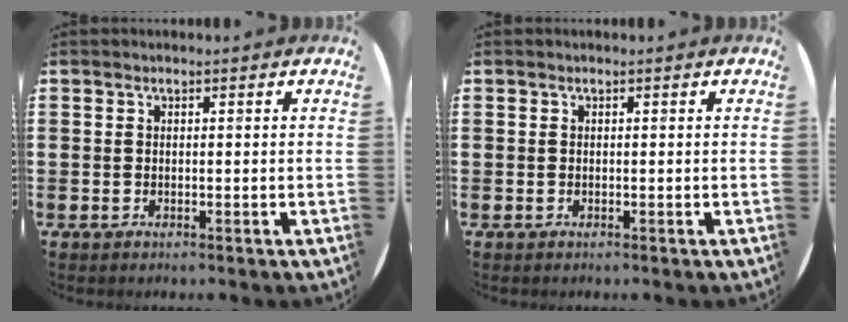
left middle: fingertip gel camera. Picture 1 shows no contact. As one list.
[{"total": 0.0}]